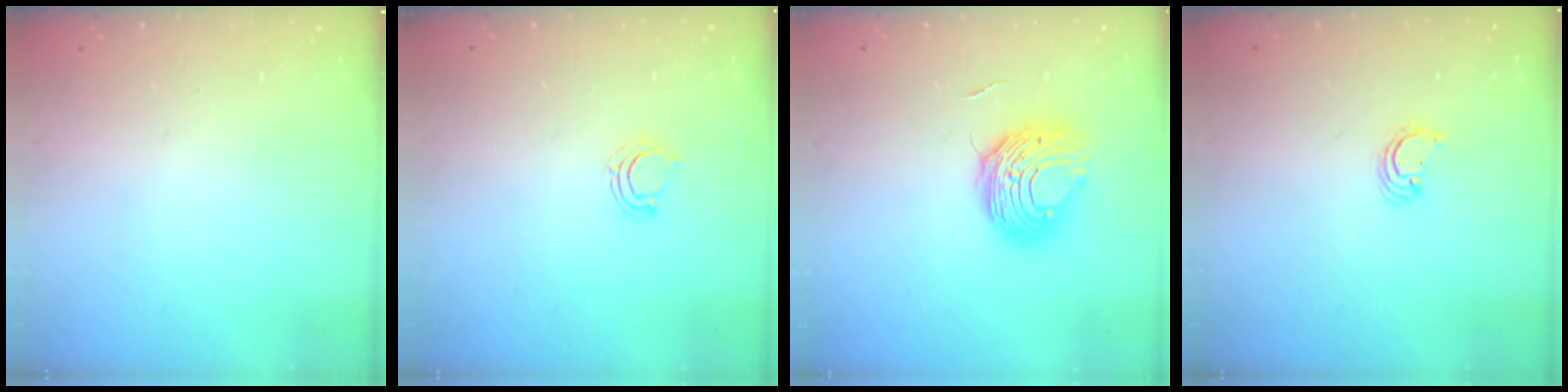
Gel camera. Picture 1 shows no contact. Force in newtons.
{"total": 5.0, "press": 4.9, "slide": 1.0}
{"total": 9.6, "press": 9.5, "slide": 0.7}
{"total": 2.2, "press": 2.2, "slide": 0.2}